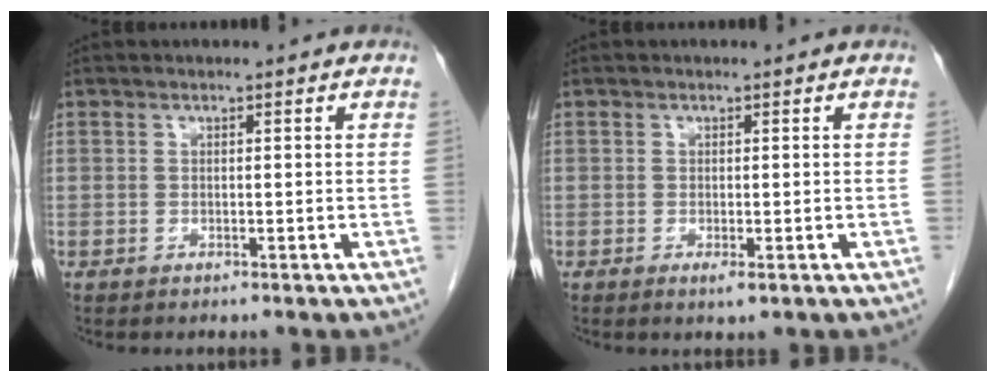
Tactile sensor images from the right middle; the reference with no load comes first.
{"total": 1.2, "force": [-0.5, 0.1, 1.1], "torque": [-0.014, -0.004, -0.007]}